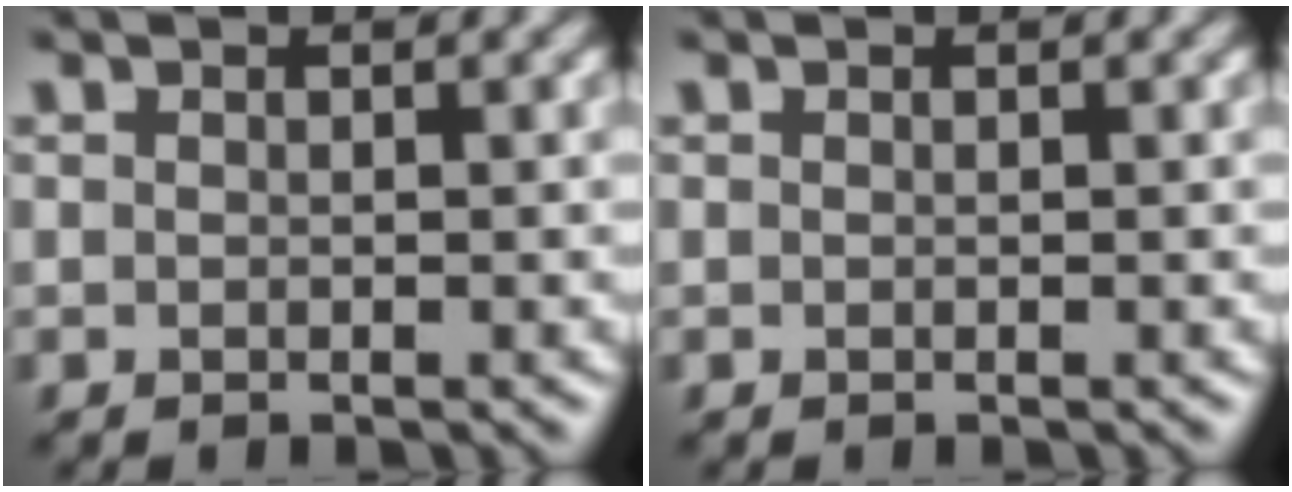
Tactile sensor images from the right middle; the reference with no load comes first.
{"total": 0.0}